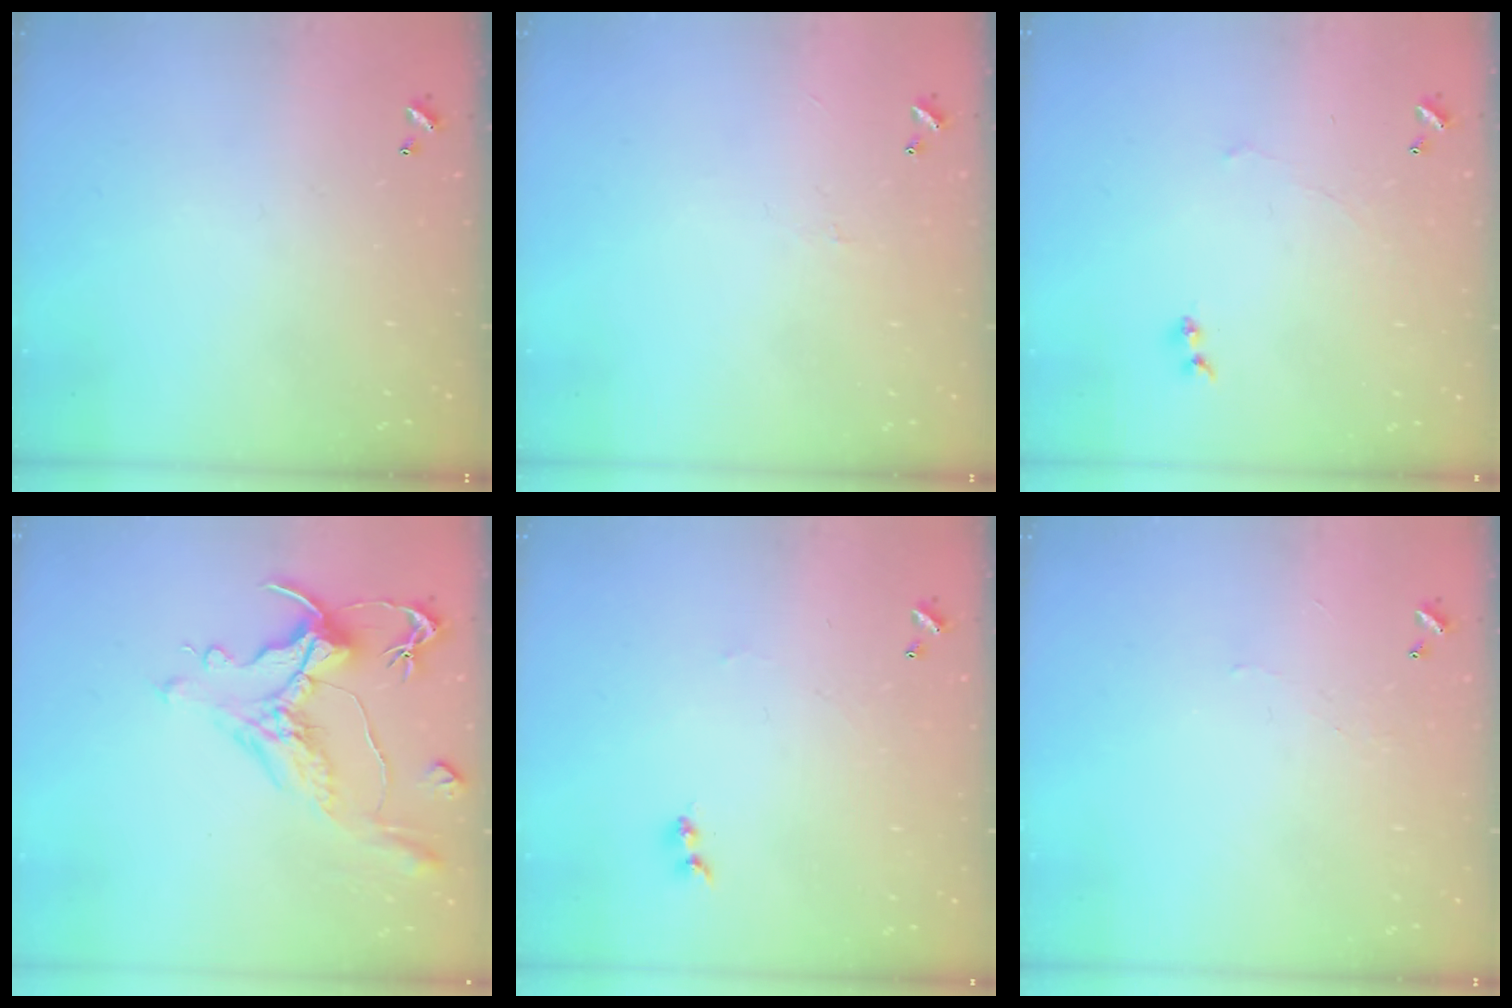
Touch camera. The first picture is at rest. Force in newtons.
{"total": 0.8, "press": 0.7, "slide": 0.5}
{"total": 0.7, "press": 0.1, "slide": 0.7}
{"total": 1.5, "press": 0.4, "slide": 1.5}
{"total": 1.1, "press": 0.9, "slide": 0.5}
{"total": 2.1, "press": 2.1, "slide": 0.6}